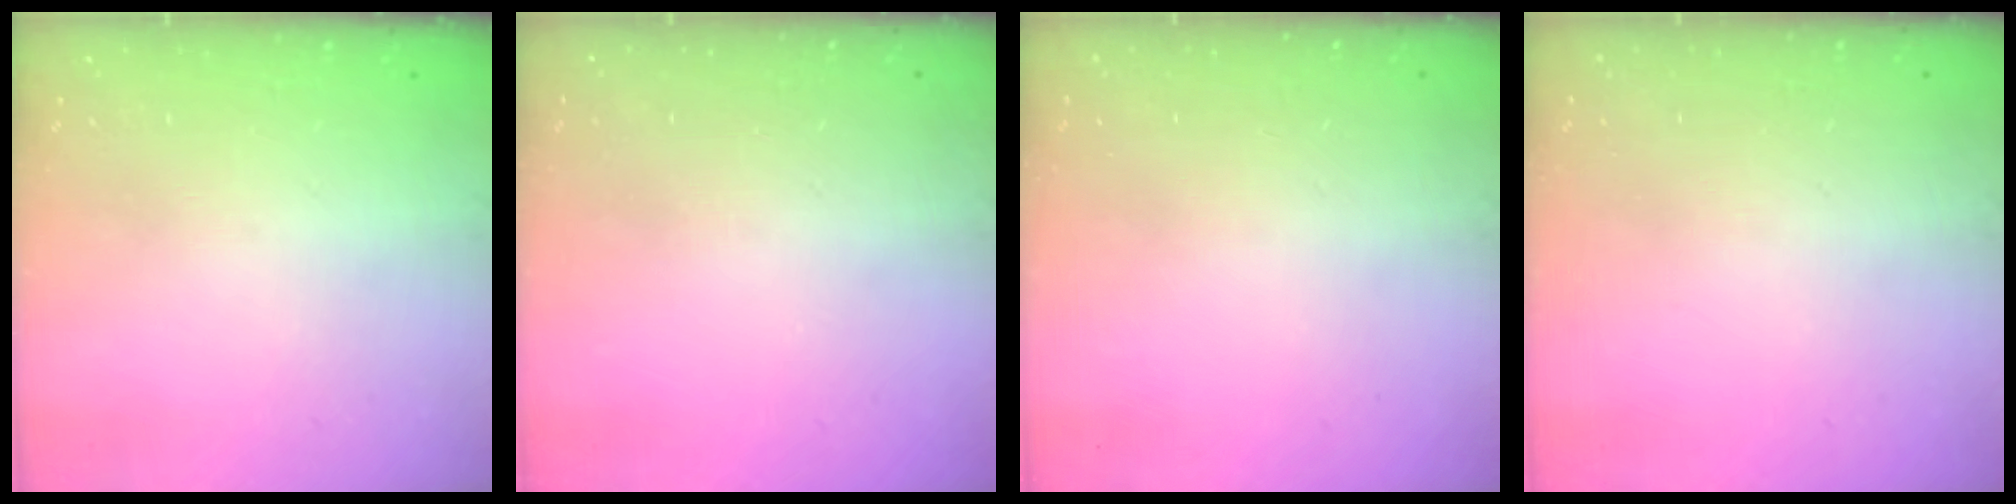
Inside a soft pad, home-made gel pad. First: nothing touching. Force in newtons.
{"total": 0.0}
{"total": 0.0}
{"total": 0.0}